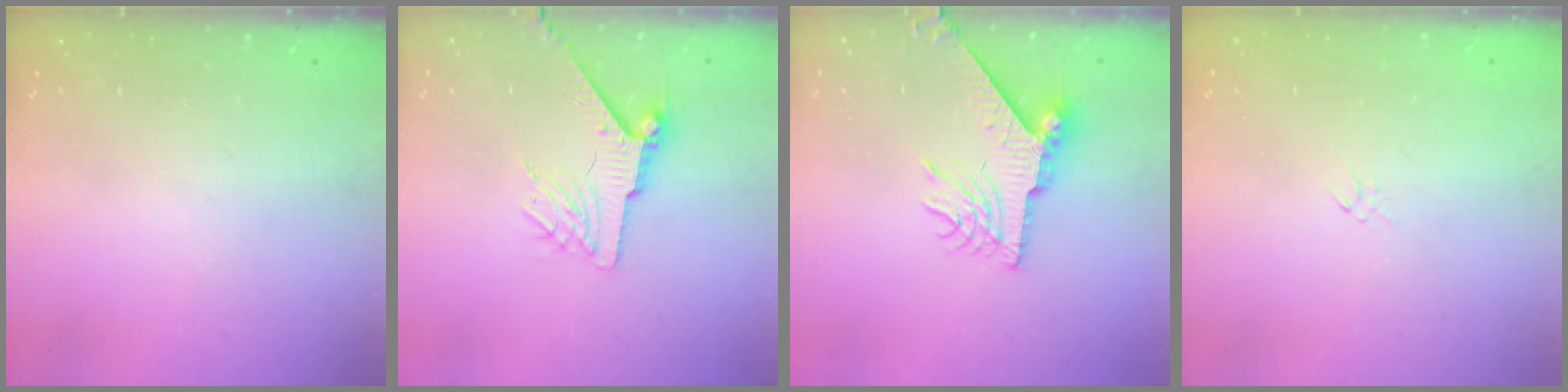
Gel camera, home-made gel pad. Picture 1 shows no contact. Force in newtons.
{"total": 7.3, "press": 7.2, "slide": 1.0}
{"total": 9.2, "press": 9.1, "slide": 0.9}
{"total": 0.9, "press": 0.8, "slide": 0.4}